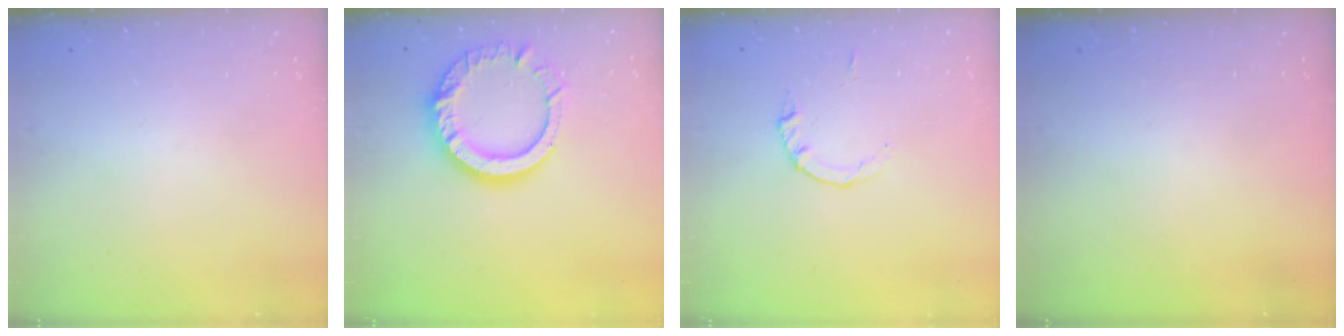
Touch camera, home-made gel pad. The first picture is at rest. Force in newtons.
{"total": 15.6, "press": 15.5, "slide": 1.4}
{"total": 2.2, "press": 2.1, "slide": 0.3}
{"total": 0.0}